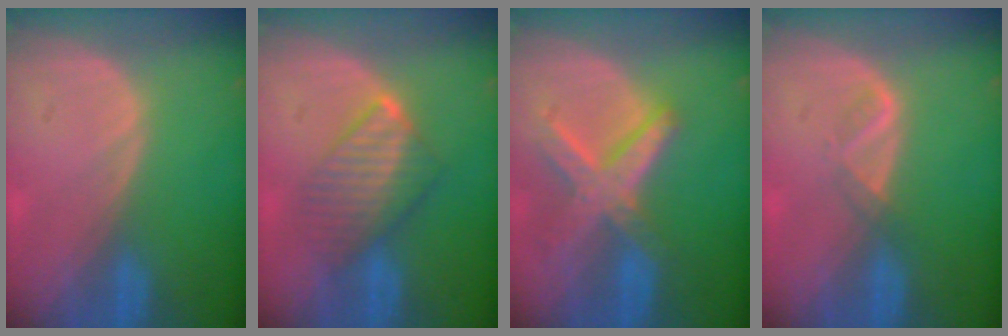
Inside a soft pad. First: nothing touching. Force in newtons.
{"total": 6.4, "press": 6.4, "slide": 0.8}
{"total": 8.2, "press": 7.0, "slide": 4.2}
{"total": 1.9, "press": 1.8, "slide": 0.7}